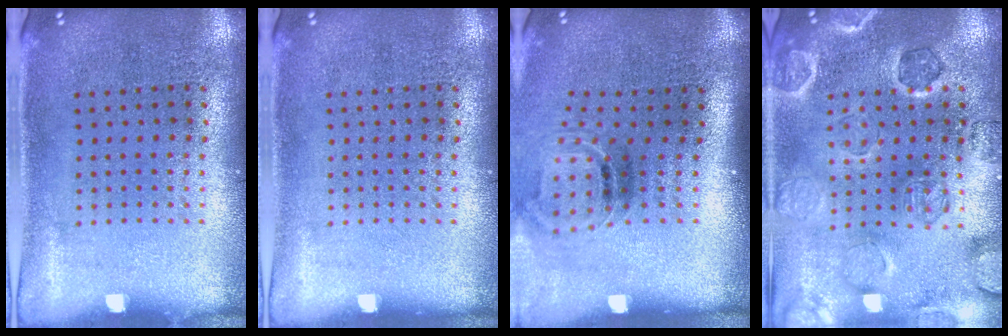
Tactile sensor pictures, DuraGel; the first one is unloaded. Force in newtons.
{"total": 0.0}
{"total": 1.5, "press": 1.0, "slide": 1.1}
{"total": 1.4, "press": 1.4, "slide": 0.2}